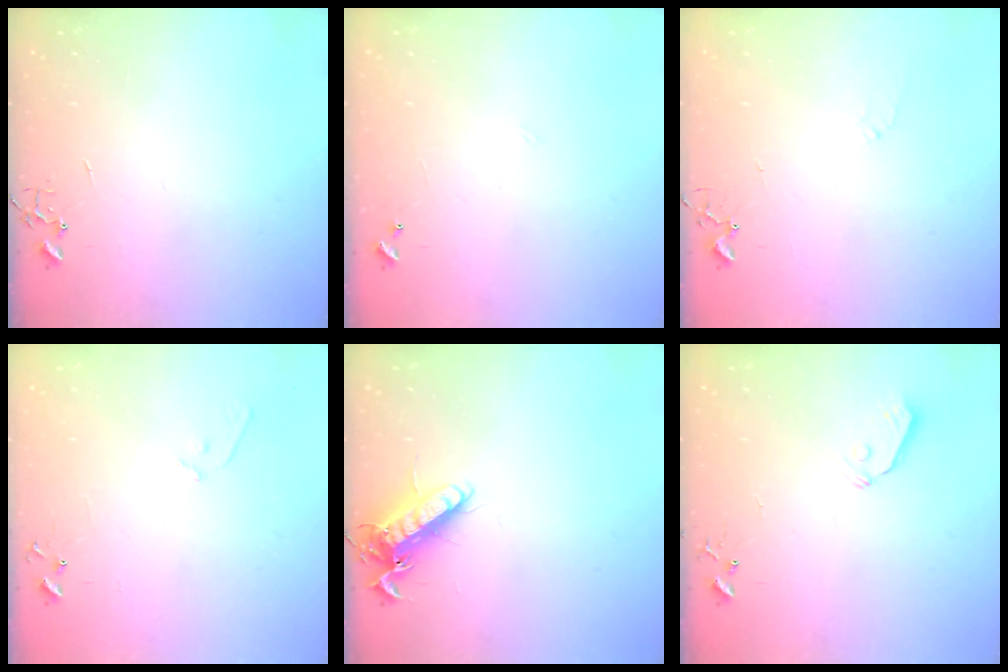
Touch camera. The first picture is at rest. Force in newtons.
{"total": 3.8, "press": 3.8, "slide": 0.5}
{"total": 5.5, "press": 5.5, "slide": 0.8}
{"total": 5.3, "press": 5.3, "slide": 0.4}
{"total": 12.9, "press": 12.8, "slide": 1.7}
{"total": 6.1, "press": 6.1, "slide": 0.5}